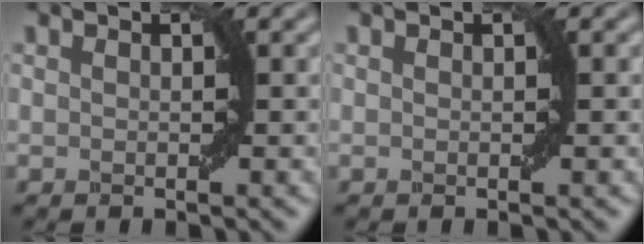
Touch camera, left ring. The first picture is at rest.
{"total": 0.0}